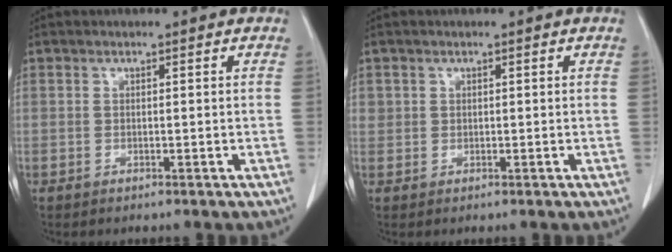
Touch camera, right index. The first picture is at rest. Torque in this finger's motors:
{"motor_torque": [0.50, 0.05, 0.16, 0.04]}